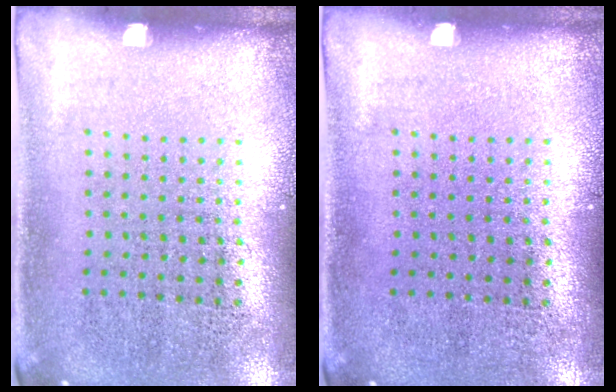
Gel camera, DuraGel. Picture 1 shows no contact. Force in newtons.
{"total": 0.0}